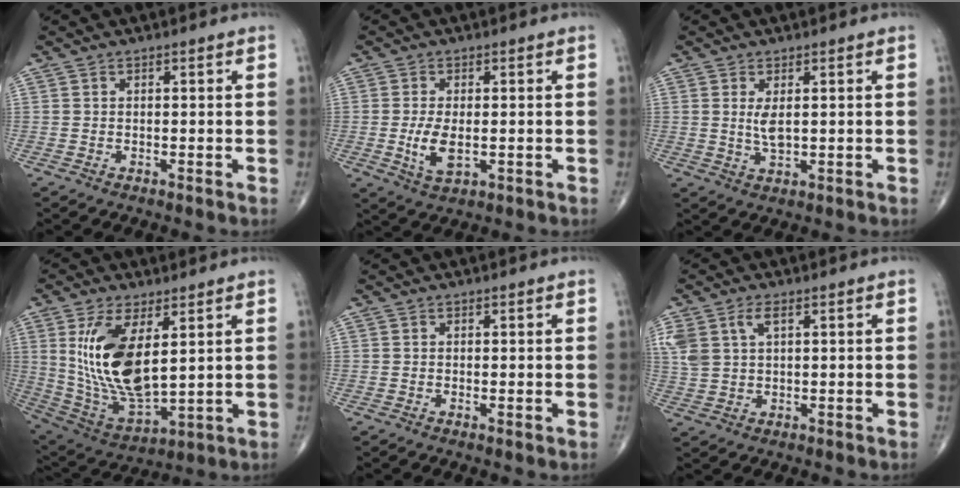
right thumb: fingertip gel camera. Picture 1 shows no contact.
{"total": 5.5, "force": [-0.7, 2.6, 4.8], "torque": [-0.095, -0.011, -0.007]}
{"total": 3.2, "force": [0.6, 1.2, 2.9], "torque": [-0.056, -0.011, 0.018]}
{"total": 17.1, "force": [4.2, 7.6, 14.7], "torque": [-0.280, -0.026, 0.100]}
{"total": 0.6, "force": [0.1, 0.1, 0.6], "torque": [-0.013, -0.003, 0.001]}
{"total": 6.7, "force": [2.8, 3.6, 4.9], "torque": [-0.118, 0.006, 0.061]}